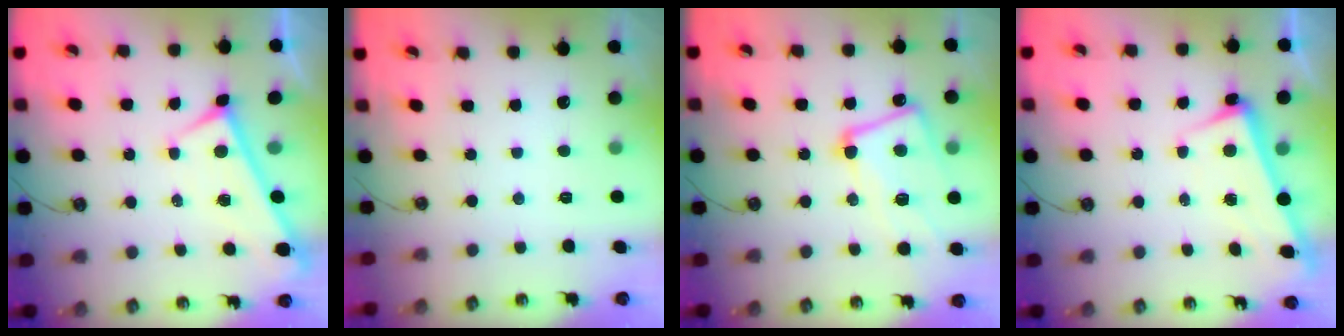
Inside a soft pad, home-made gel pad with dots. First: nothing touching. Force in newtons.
{"total": 0.0}
{"total": 8.0, "press": 7.9, "slide": 1.4}
{"total": 2.5, "press": 2.3, "slide": 0.8}